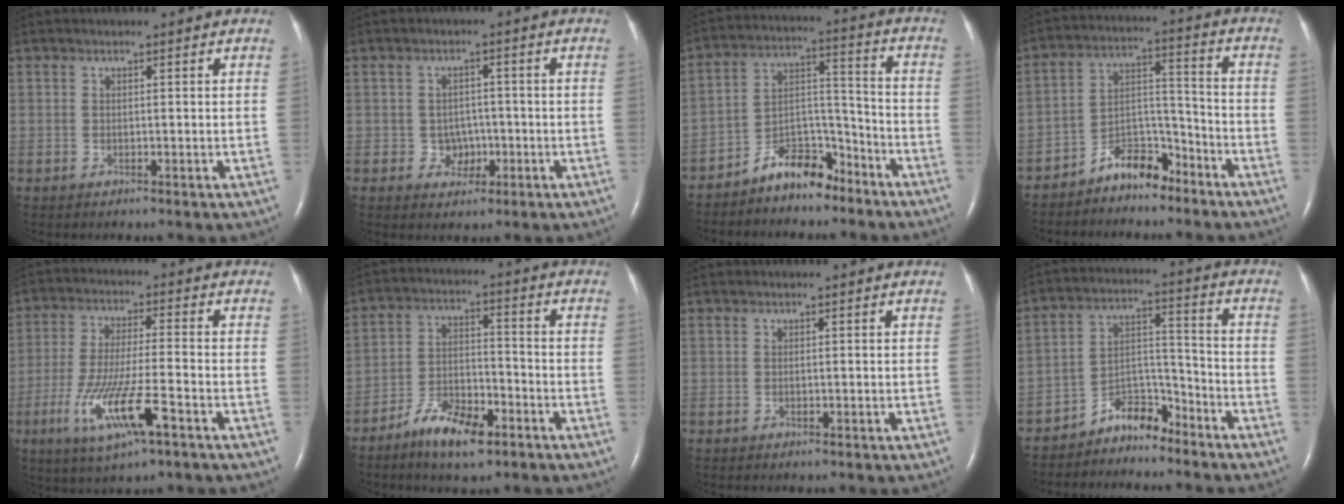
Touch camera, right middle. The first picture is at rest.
{"total": 3.2, "force": [-0.9, 2.8, 1.2], "torque": [-0.013, 0.008, -0.007]}
{"total": 8.6, "force": [-7.0, 3.4, 3.6], "torque": [-0.061, 0.033, -0.122]}
{"total": 7.5, "force": [-6.1, 3.0, 3.0], "torque": [-0.050, 0.026, -0.109]}
{"total": 11.2, "force": [-5.0, 1.0, 10.0], "torque": [-0.195, -0.021, -0.088]}
{"total": 8.9, "force": [-5.8, 3.1, 6.0], "torque": [-0.116, -0.002, -0.102]}
{"total": 0.0}
{"total": 6.4, "force": [-5.8, 2.3, 1.6], "torque": [-0.021, 0.028, -0.103]}